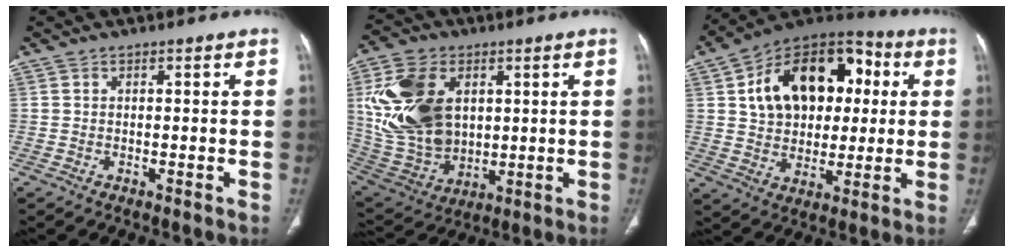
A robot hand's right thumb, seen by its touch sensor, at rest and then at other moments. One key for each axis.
{"total": 19.9, "fx": 4.4, "fy": 13.7, "fz": 13.7, "tx": -0.262, "ty": -0.011, "tz": 0.102}
{"total": 21.6, "fx": 4.7, "fy": 14.8, "fz": 15.0, "tx": -0.203, "ty": 0.022, "tz": 0.074}